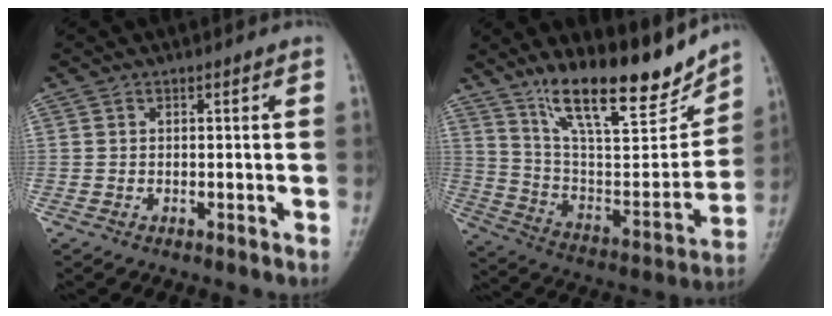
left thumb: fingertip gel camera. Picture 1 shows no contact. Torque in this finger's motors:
{"motor_torque": [4.22, 0.79, 1.48, -1.23, 0.53]}